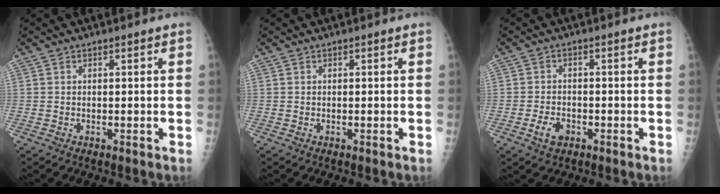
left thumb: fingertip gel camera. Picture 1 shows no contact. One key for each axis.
{"total": 0.0}
{"total": 3.5, "fx": -1.7, "fy": 2.2, "fz": 2.2, "tx": -0.037, "ty": 0.008, "tz": -0.027}